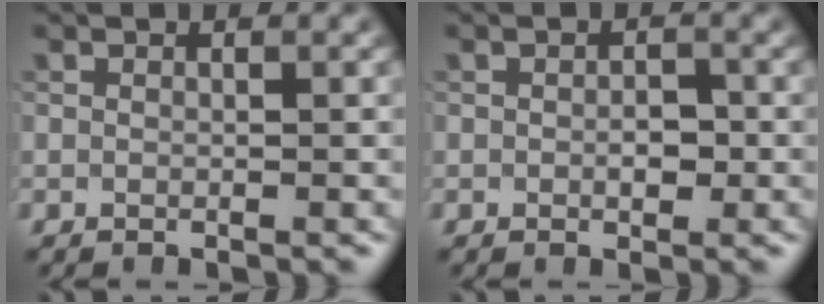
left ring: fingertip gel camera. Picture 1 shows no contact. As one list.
[{"total": 1.4, "force": [-0.2, 0.9, 1.1], "torque": [-0.015, 0.001, -0.005]}]